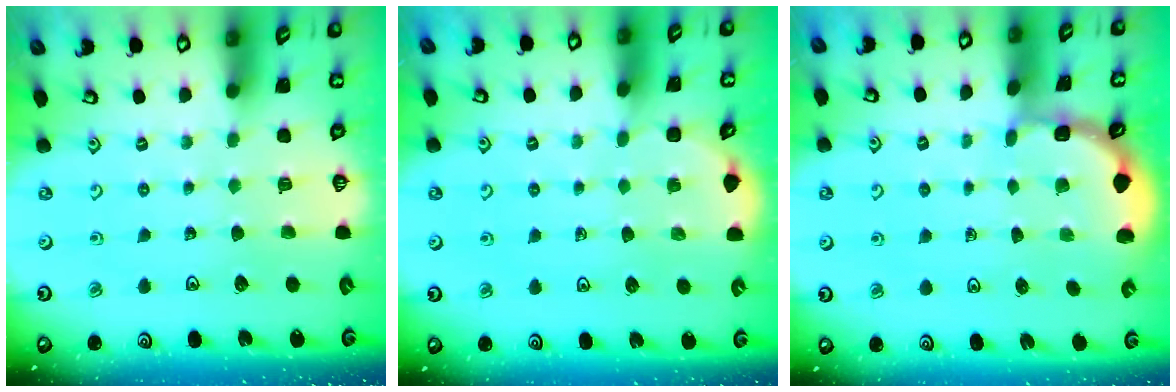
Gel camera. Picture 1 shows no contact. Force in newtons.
{"total": 1.8, "press": 1.8, "slide": 0.1}
{"total": 2.0, "press": 2.0, "slide": 0.1}